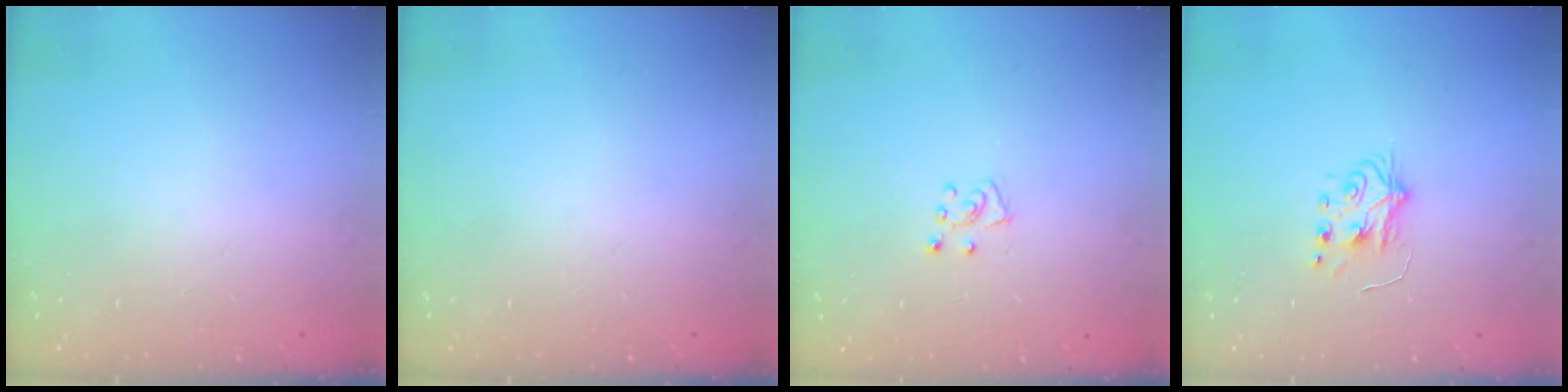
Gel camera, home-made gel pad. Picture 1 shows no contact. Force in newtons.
{"total": 0.0}
{"total": 5.3, "press": 5.3, "slide": 0.4}
{"total": 5.9, "press": 5.8, "slide": 0.7}